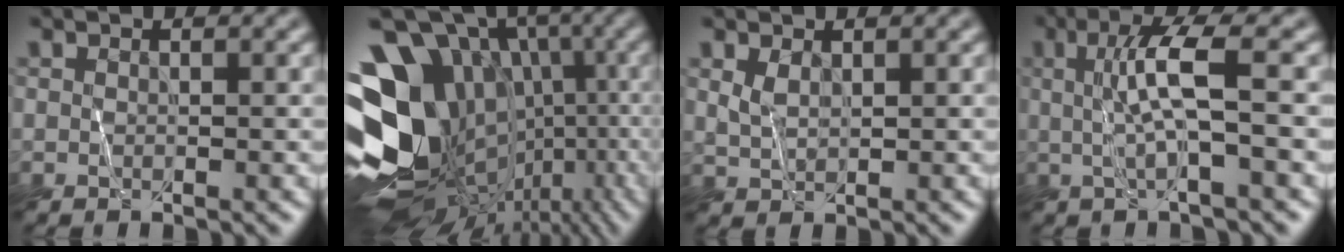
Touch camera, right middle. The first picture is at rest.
{"total": 18.7, "force": [-1.1, 14.7, 11.5], "torque": [-0.214, -0.017, 0.043]}
{"total": 1.1, "force": [0.4, 0.8, 0.6], "torque": [-0.019, 0.004, 0.025]}
{"total": 4.0, "force": [0.0, 0.4, 4.0], "torque": [-0.082, 0.005, 0.010]}